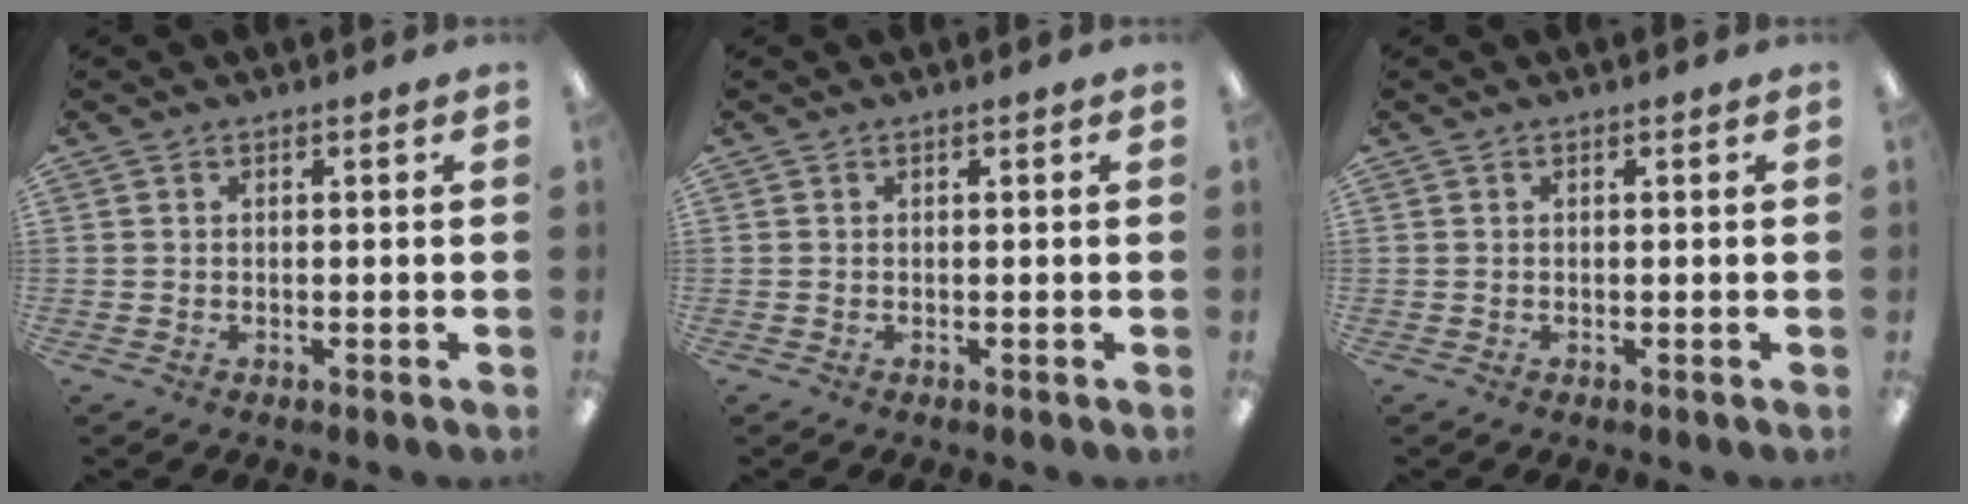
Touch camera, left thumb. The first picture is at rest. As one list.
[{"total": 0.0}, {"total": 0.0}]